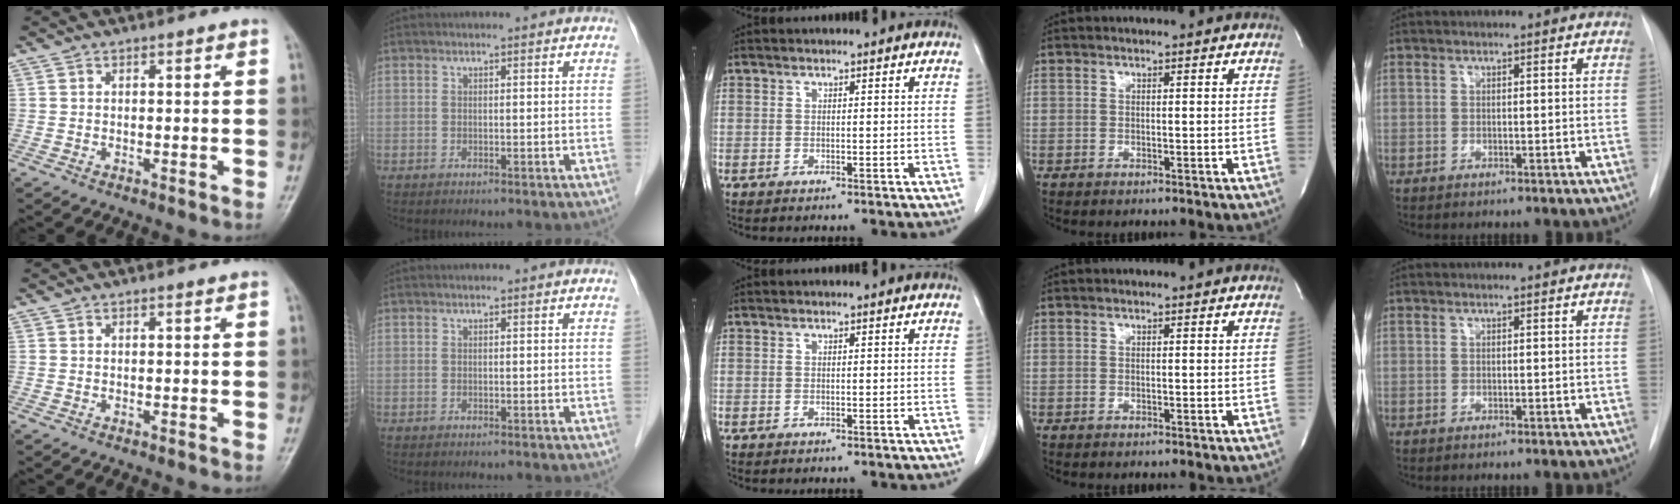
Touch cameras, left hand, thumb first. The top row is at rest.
{}